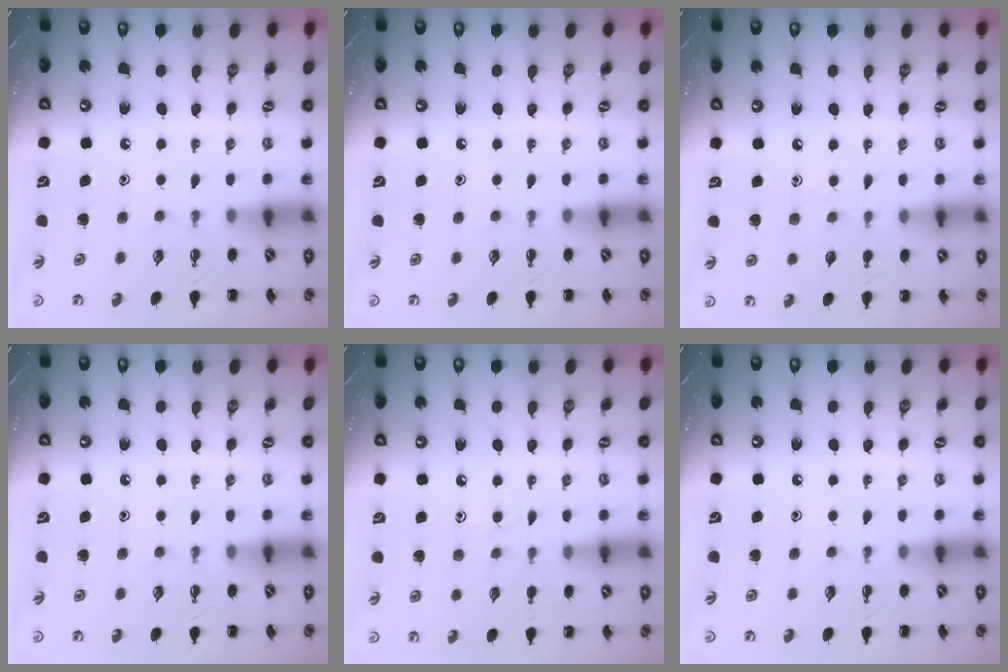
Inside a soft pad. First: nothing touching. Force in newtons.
{"total": 0.0}
{"total": 2.3, "press": 2.2, "slide": 0.9}
{"total": 0.0}
{"total": 5.2, "press": 4.9, "slide": 1.8}
{"total": 0.0}